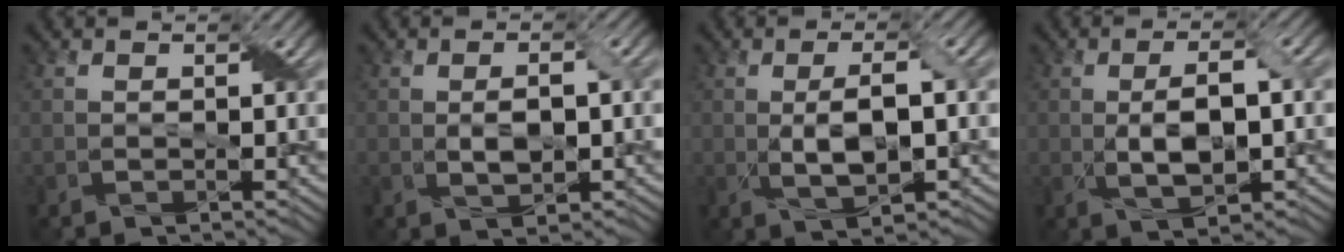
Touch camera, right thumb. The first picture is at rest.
{"total": 3.5, "force": [-0.1, 1.7, 3.1], "torque": [-0.056, -0.001, 0.001]}
{"total": 5.6, "force": [-0.4, 2.1, 5.2], "torque": [-0.099, 0.002, -0.004]}
{"total": 6.4, "force": [-0.6, 2.7, 5.8], "torque": [-0.105, 0.003, -0.009]}